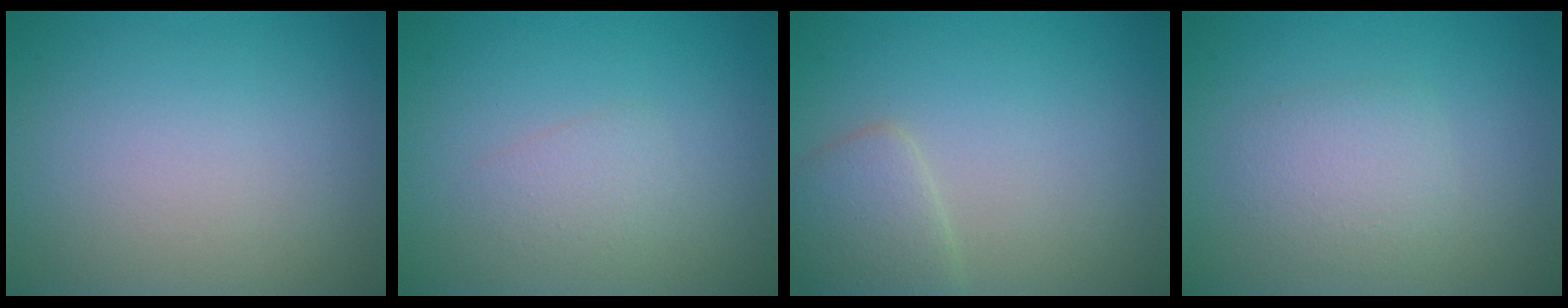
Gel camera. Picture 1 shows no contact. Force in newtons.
{"total": 1.4, "press": 1.4, "slide": 0.1}
{"total": 2.6, "press": 2.6, "slide": 0.1}
{"total": 2.4, "press": 2.4, "slide": 0.2}